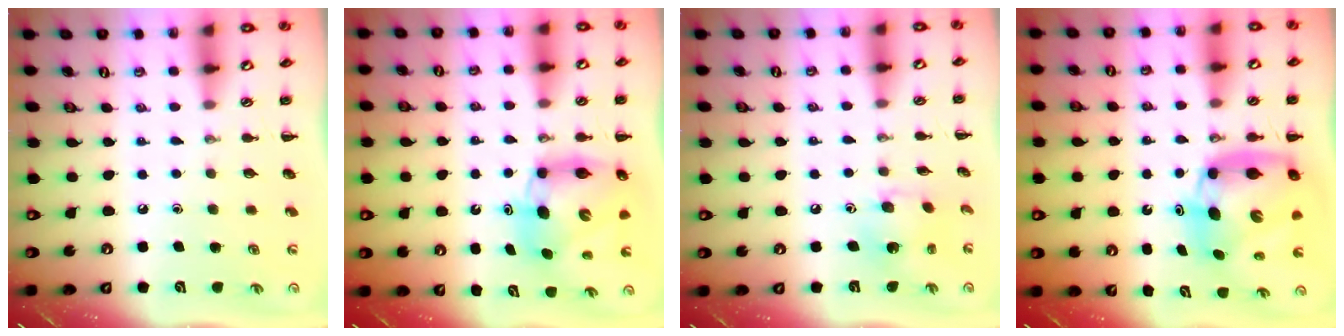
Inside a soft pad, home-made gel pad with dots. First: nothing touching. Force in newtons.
{"total": 9.2, "press": 8.8, "slide": 2.7}
{"total": 5.3, "press": 5.2, "slide": 0.8}
{"total": 10.0, "press": 9.6, "slide": 2.7}